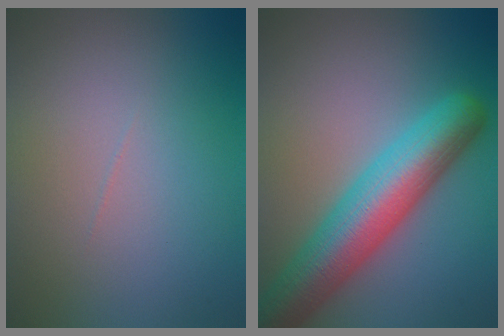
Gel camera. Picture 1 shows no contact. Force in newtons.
{"total": 8.7, "press": 8.7, "slide": 0.4}